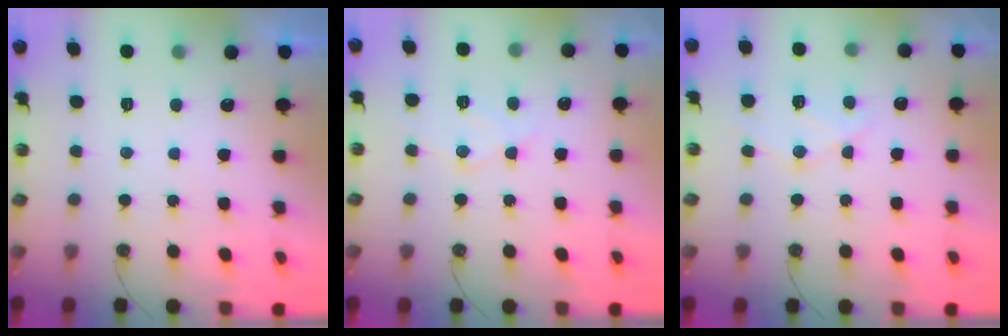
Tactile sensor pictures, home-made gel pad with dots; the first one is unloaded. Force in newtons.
{"total": 8.0, "press": 7.9, "slide": 0.7}
{"total": 9.9, "press": 9.9, "slide": 0.4}